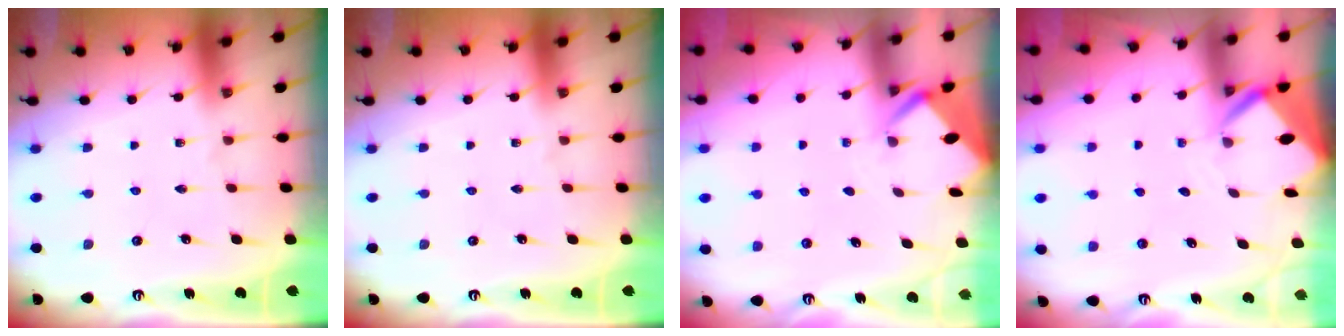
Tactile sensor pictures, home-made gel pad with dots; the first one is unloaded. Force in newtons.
{"total": 0.0}
{"total": 2.8, "press": 2.8, "slide": 0.2}
{"total": 3.8, "press": 3.8, "slide": 0.2}